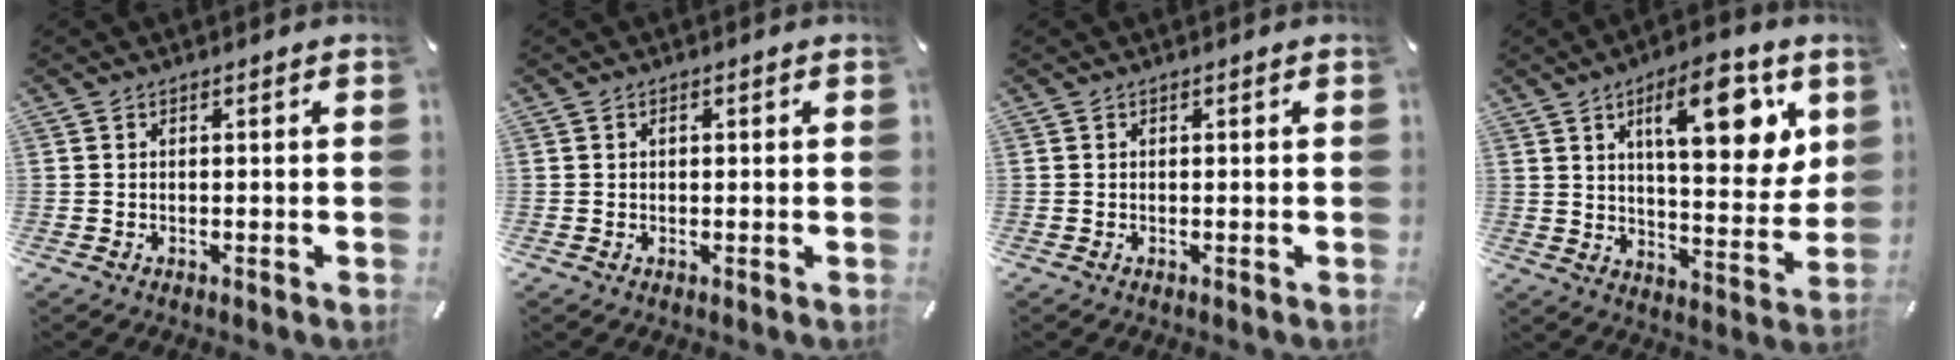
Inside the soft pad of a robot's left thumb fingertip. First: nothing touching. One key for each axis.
{"total": 0.8, "fx": 0.2, "fy": 0.6, "fz": 0.5, "tx": -0.011, "ty": 0.003, "tz": 0.003}
{"total": 0.0}
{"total": 16.9, "fx": 7.7, "fy": 6.6, "fz": 13.6, "tx": -0.183, "ty": -0.028, "tz": 0.114}